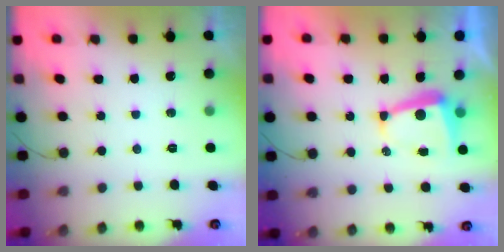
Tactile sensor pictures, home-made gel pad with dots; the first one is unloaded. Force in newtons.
{"total": 5.6, "press": 5.6, "slide": 0.5}